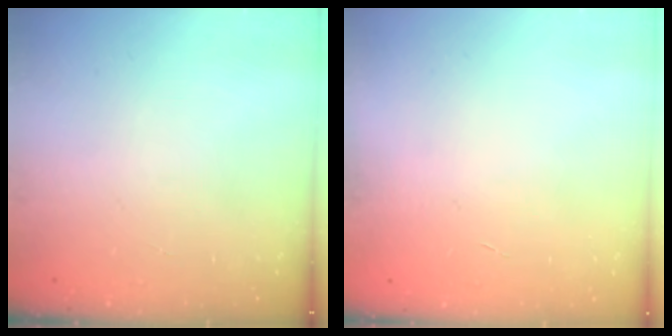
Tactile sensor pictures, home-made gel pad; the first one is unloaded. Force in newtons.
{"total": 0.6, "press": 0.6, "slide": 0.2}